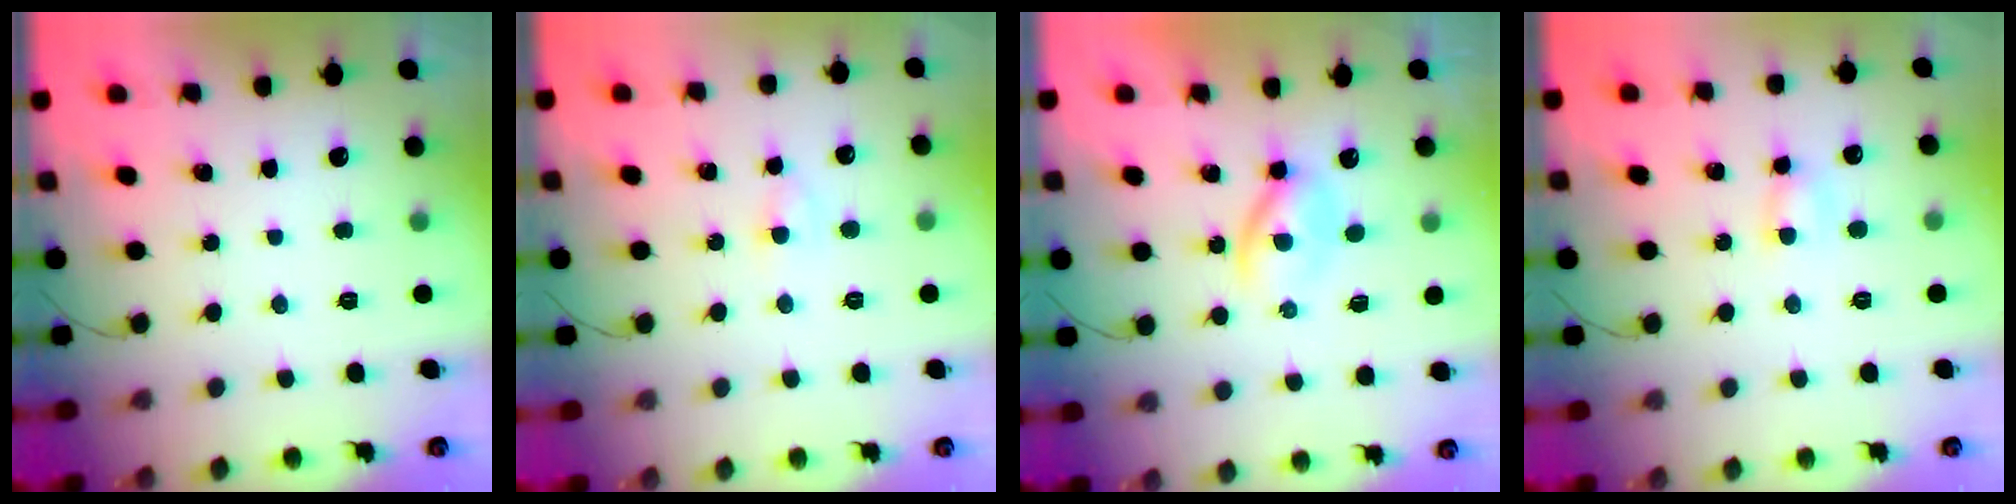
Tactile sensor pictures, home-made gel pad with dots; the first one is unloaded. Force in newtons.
{"total": 2.7, "press": 2.6, "slide": 1.0}
{"total": 2.8, "press": 2.8, "slide": 0.5}
{"total": 4.1, "press": 4.0, "slide": 0.9}